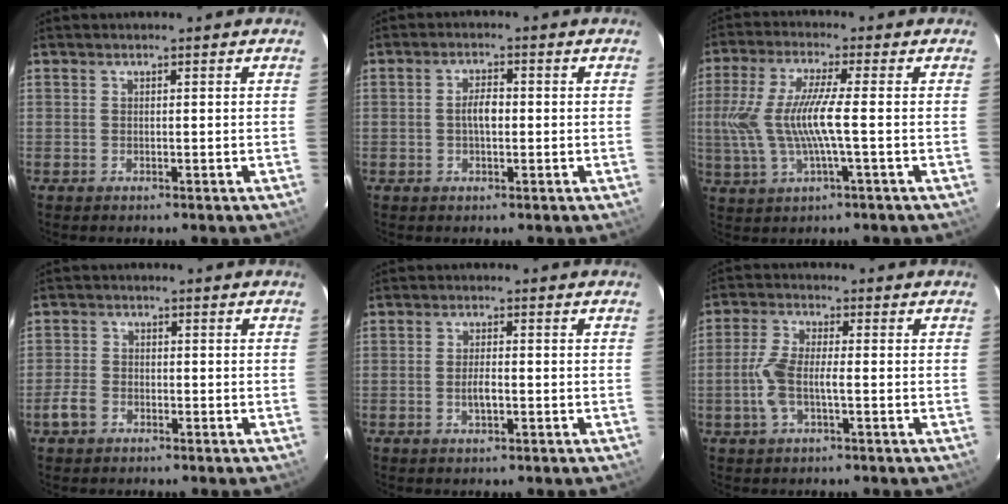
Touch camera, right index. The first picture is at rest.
{"total": 3.2, "force": [-0.3, 1.5, 2.9], "torque": [-0.054, 0.007, -0.004]}
{"total": 10.8, "force": [-1.0, 1.3, 10.6], "torque": [-0.219, -0.003, -0.014]}
{"total": 3.8, "force": [-2.1, 2.8, 1.5], "torque": [-0.038, 0.007, -0.039]}
{"total": 2.8, "force": [-0.8, 0.9, 2.5], "torque": [-0.049, -0.001, -0.013]}
{"total": 6.8, "force": [-1.6, 2.2, 6.2], "torque": [-0.137, 0.004, -0.032]}